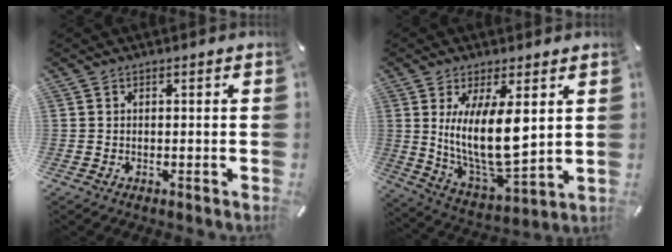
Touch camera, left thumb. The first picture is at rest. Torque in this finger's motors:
{"motor_torque": [2.29, 2.71, 1.65, -1.12, 0.23]}